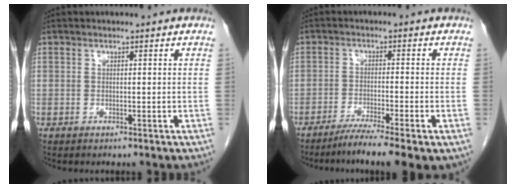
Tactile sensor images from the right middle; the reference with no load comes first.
{"total": 7.7, "force": [-5.3, 0.1, 5.6], "torque": [-0.087, -0.015, -0.085]}